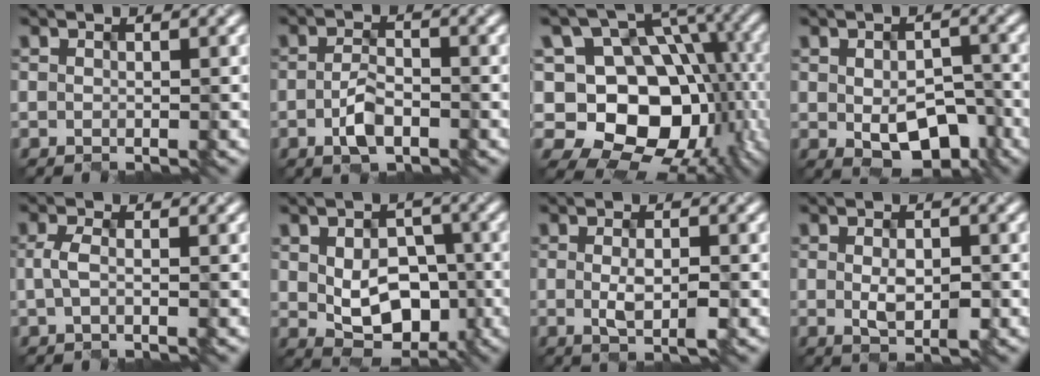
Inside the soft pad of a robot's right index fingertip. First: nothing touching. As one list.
[{"total": 3.0, "force": [-1.6, 1.5, 2.1], "torque": [-0.046, -0.002, -0.022]}, {"total": 13.6, "force": [-3.1, 10.5, 8.0], "torque": [-0.125, 0.007, -0.047]}, {"total": 6.2, "force": [-2.3, 3.5, 4.5], "torque": [-0.080, -0.020, -0.022]}, {"total": 1.6, "force": [-0.6, 0.6, 1.3], "torque": [-0.038, 0.001, -0.006]}, {"total": 6.4, "force": [-0.9, 4.4, 4.6], "torque": [-0.081, -0.010, -0.006]}, {"total": 2.6, "force": [-0.9, 0.7, 2.4], "torque": [-0.050, -0.003, -0.009]}, {"total": 2.6, "force": [-0.8, 1.2, 2.2], "torque": [-0.047, -0.004, -0.003]}]